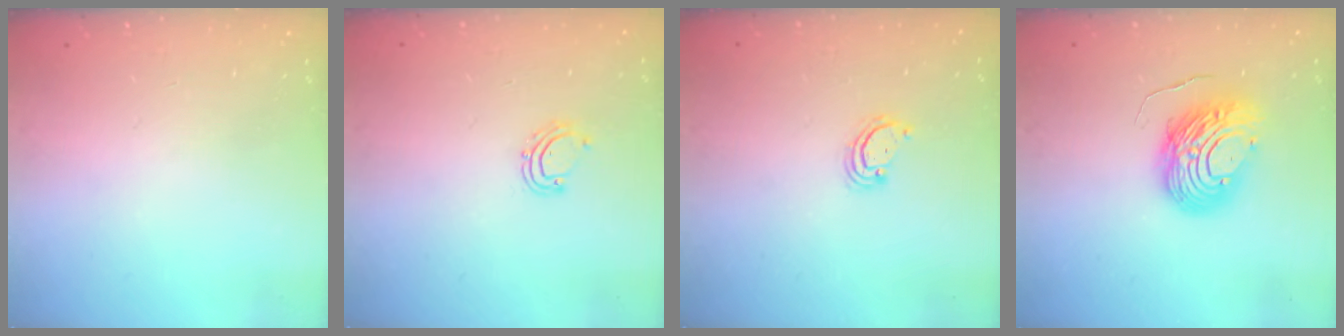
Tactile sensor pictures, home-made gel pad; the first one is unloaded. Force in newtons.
{"total": 5.6, "press": 5.4, "slide": 1.5}
{"total": 3.3, "press": 3.3, "slide": 0.4}
{"total": 10.4, "press": 10.3, "slide": 1.1}